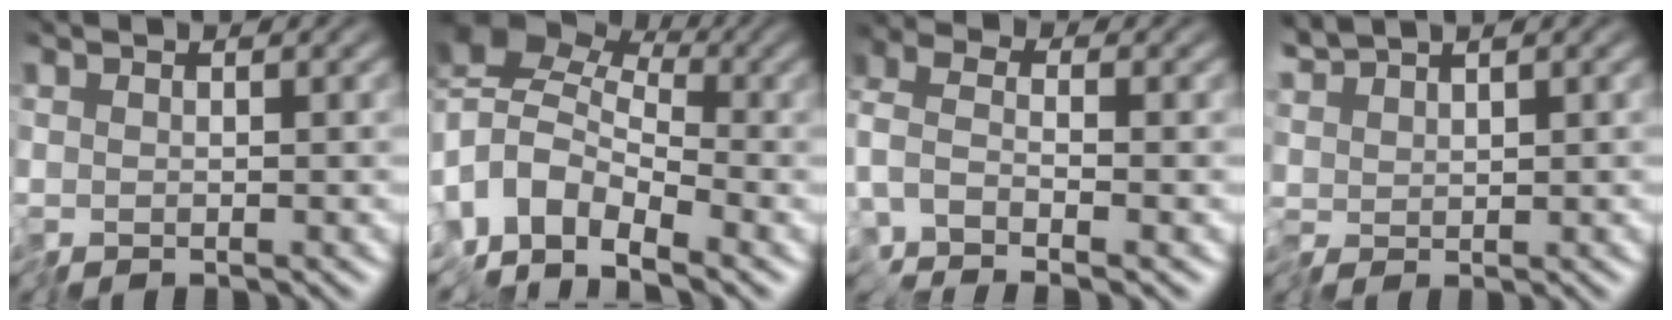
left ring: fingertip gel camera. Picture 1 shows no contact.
{"total": 5.6, "force": [-2.1, 3.4, 3.9], "torque": [-0.069, 0.009, -0.067]}
{"total": 2.3, "force": [-1.5, 1.0, 1.5], "torque": [-0.045, 0.007, -0.044]}
{"total": 2.1, "force": [1.9, 0.5, 0.8], "torque": [-0.025, 0.008, 0.040]}